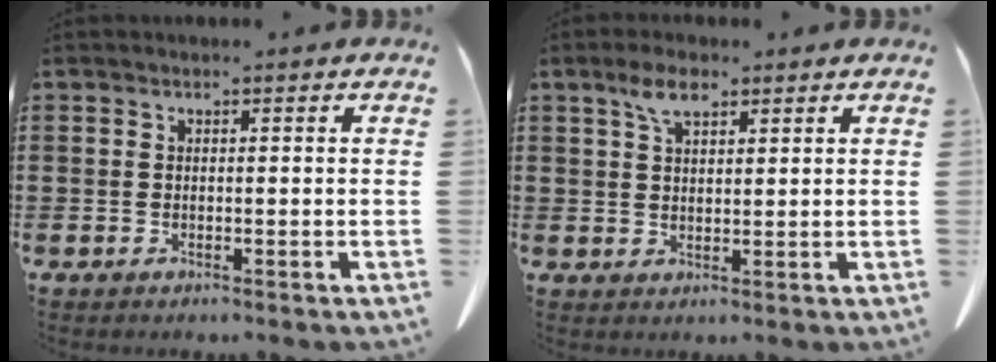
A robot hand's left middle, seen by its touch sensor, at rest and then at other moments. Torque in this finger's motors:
{"motor_torque": [1.20, 0.94, 0.41, 0.10]}